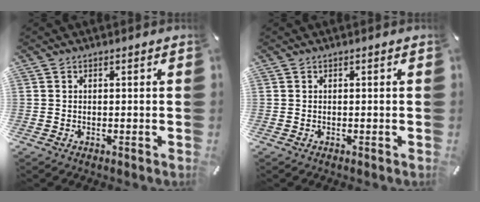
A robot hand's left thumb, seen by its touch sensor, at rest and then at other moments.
{"total": 0.0}